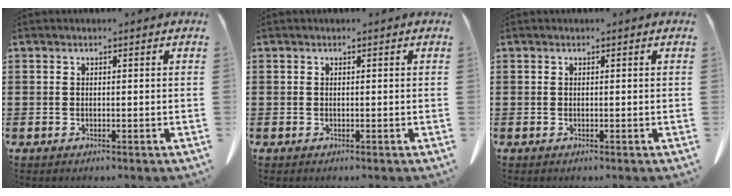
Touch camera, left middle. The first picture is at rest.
{"total": 0.0}
{"total": 0.0}